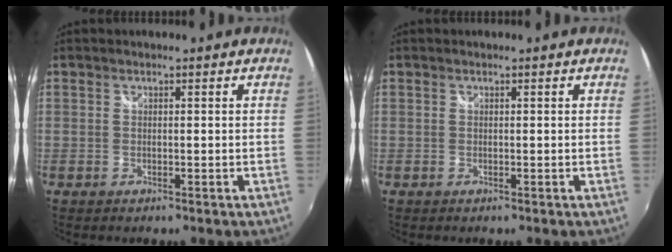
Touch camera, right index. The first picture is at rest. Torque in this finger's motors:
{"motor_torque": [0.00, 0.00, -0.03, 0.00]}